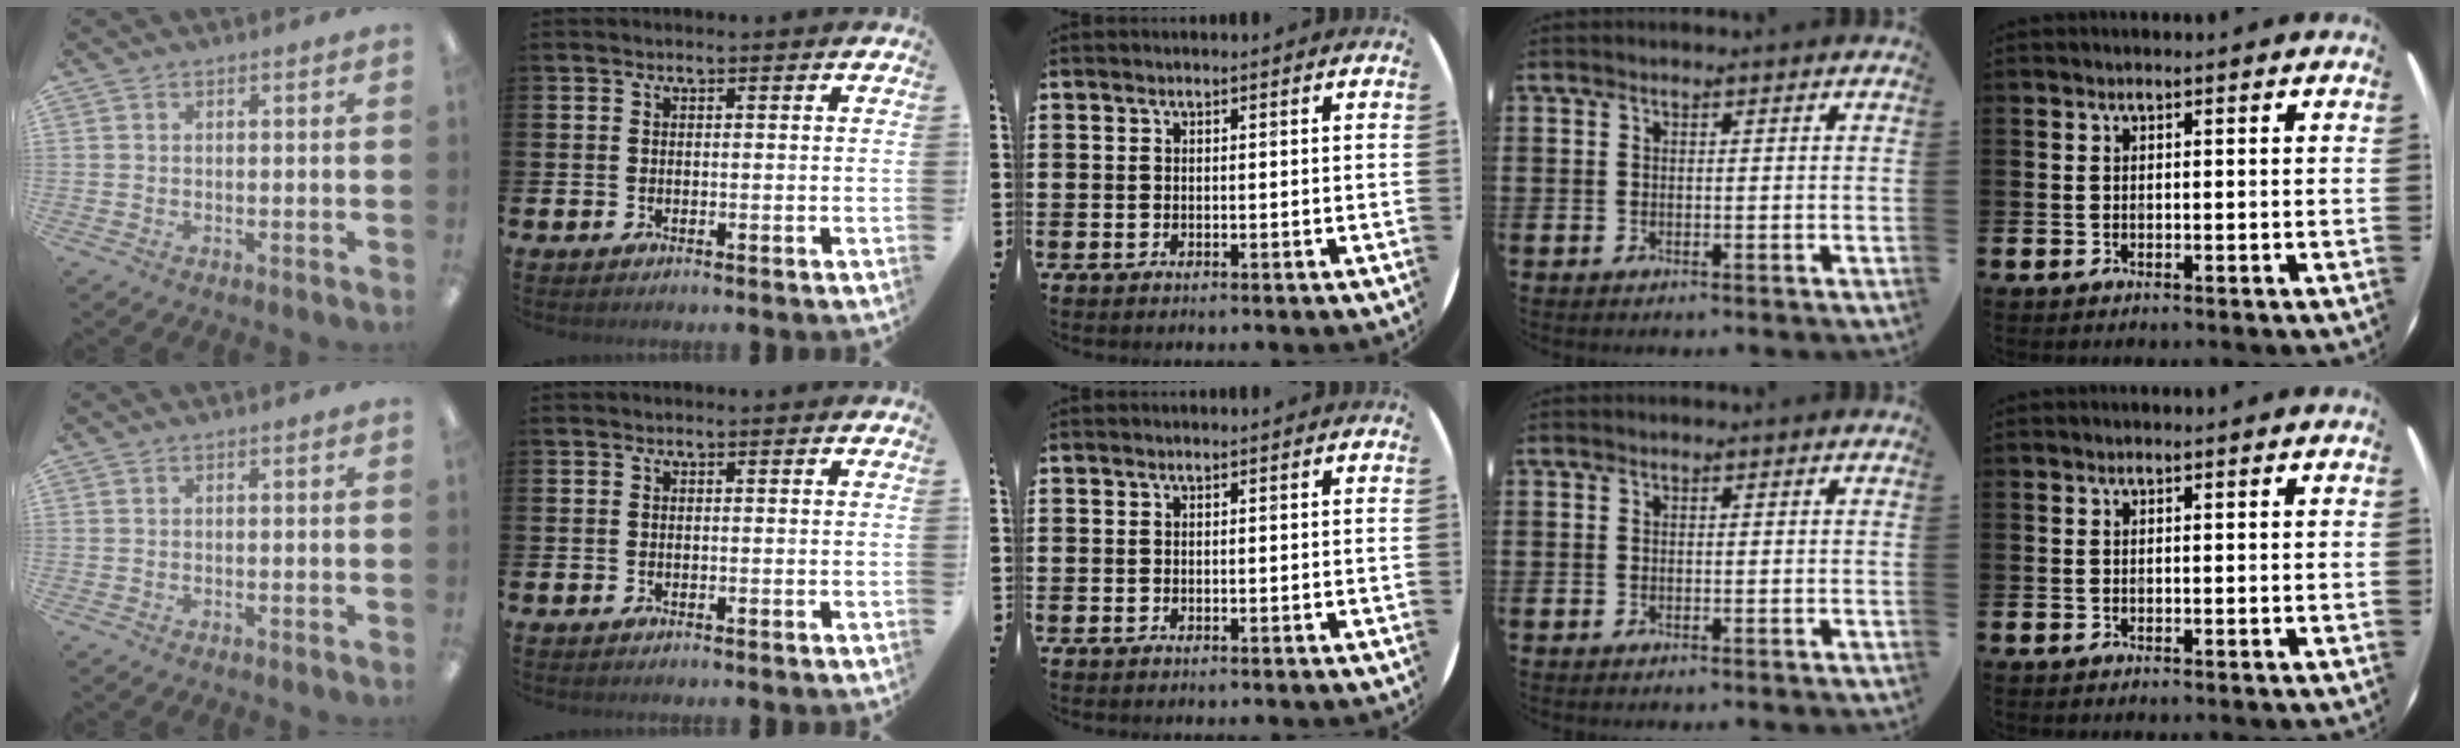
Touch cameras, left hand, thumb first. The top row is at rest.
{}